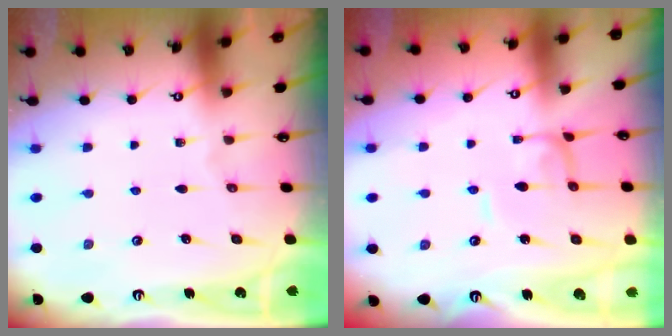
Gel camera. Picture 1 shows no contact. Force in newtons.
{"total": 2.1, "press": 2.1, "slide": 0.0}